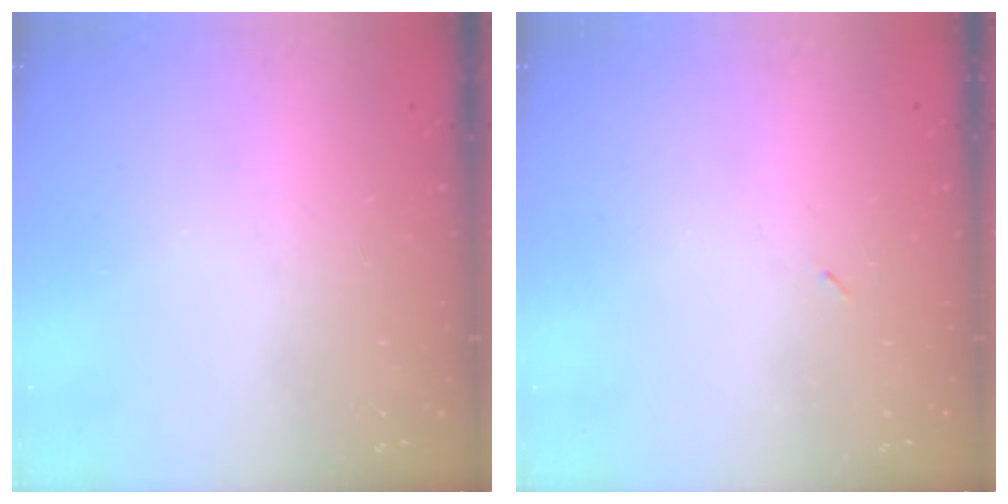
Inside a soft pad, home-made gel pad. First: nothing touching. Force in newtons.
{"total": 2.2, "press": 2.1, "slide": 0.9}